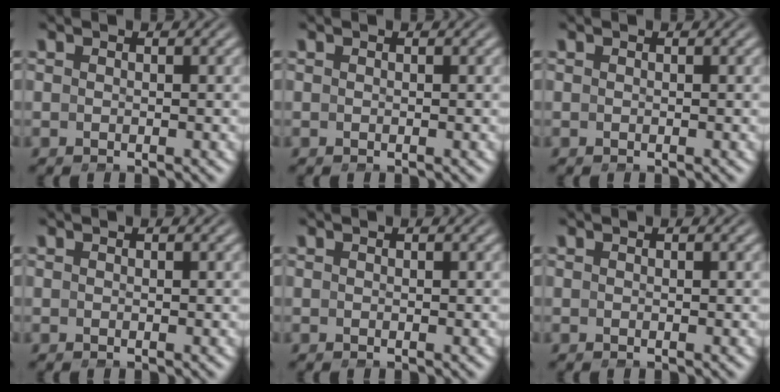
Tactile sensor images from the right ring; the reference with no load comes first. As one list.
[{"total": 0.0}, {"total": 0.0}, {"total": 0.0}, {"total": 0.0}, {"total": 0.0}]